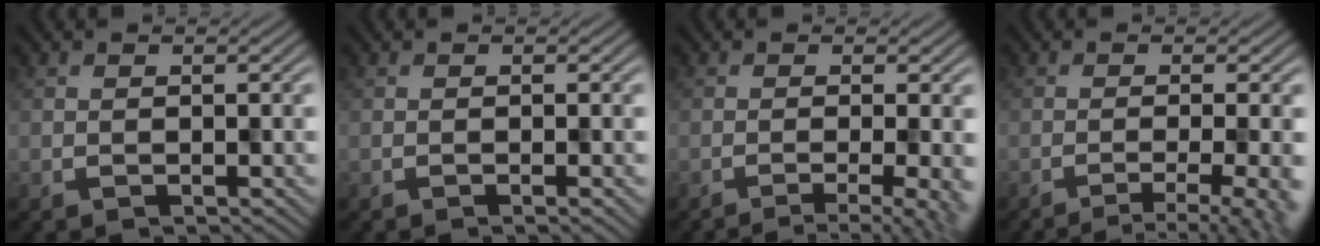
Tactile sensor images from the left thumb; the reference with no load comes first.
{"total": 1.5, "force": [-0.4, 0.3, 1.4], "torque": [-0.012, 0.002, -0.008]}
{"total": 6.1, "force": [-2.6, 1.6, 5.3], "torque": [-0.051, 0.003, -0.021]}
{"total": 7.3, "force": [-3.7, 1.9, 6.0], "torque": [-0.061, 0.003, -0.038]}